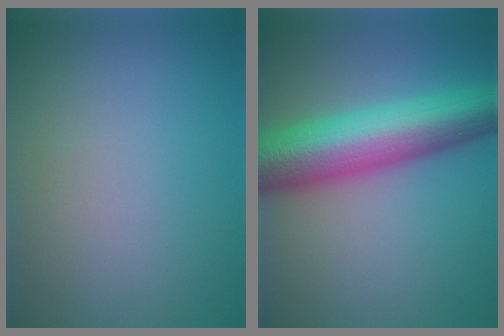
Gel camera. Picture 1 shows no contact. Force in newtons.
{"total": 10.5, "press": 10.5, "slide": 0.1}